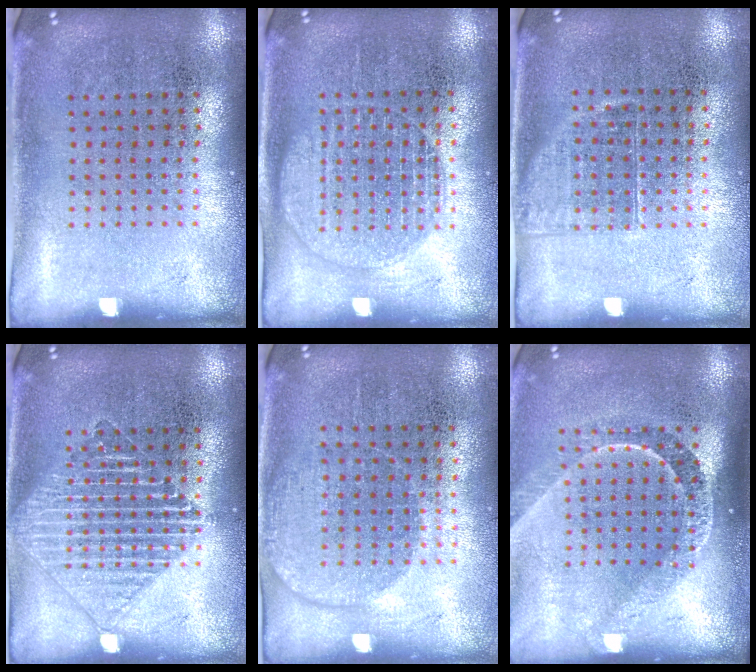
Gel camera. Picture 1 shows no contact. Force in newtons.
{"total": 1.3, "press": 1.3, "slide": 0.4}
{"total": 1.1, "press": 0.9, "slide": 0.6}
{"total": 2.8, "press": 2.8, "slide": 0.5}
{"total": 1.4, "press": 1.2, "slide": 0.6}
{"total": 2.1, "press": 1.5, "slide": 1.5}